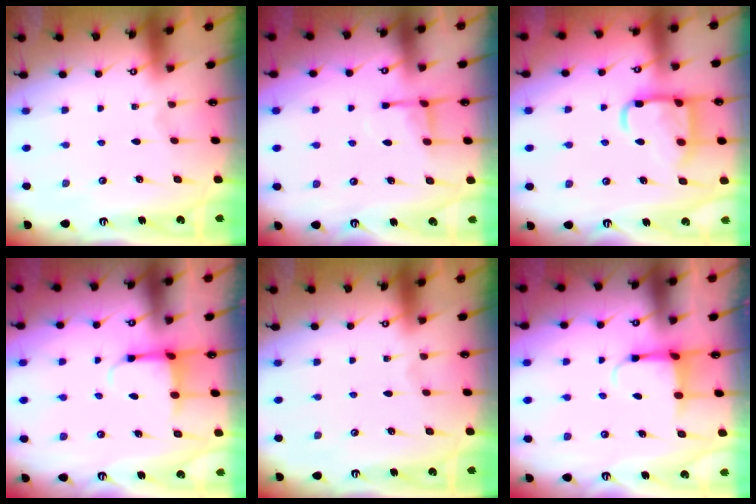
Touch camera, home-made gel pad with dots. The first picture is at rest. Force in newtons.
{"total": 6.5, "press": 6.4, "slide": 0.9}
{"total": 13.6, "press": 13.5, "slide": 1.6}
{"total": 3.7, "press": 3.5, "slide": 1.3}
{"total": 0.0}
{"total": 3.9, "press": 3.7, "slide": 1.2}